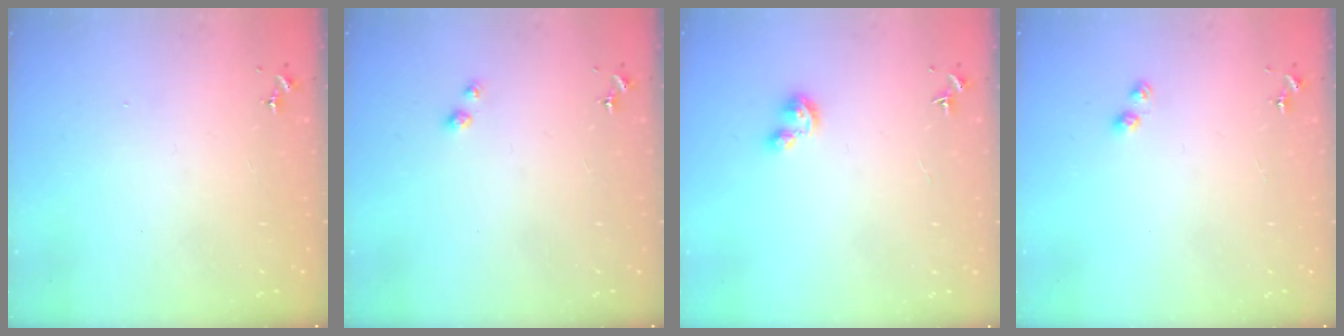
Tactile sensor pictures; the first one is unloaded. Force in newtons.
{"total": 3.4, "press": 3.4, "slide": 0.2}
{"total": 4.4, "press": 4.4, "slide": 0.4}
{"total": 3.6, "press": 3.5, "slide": 0.4}